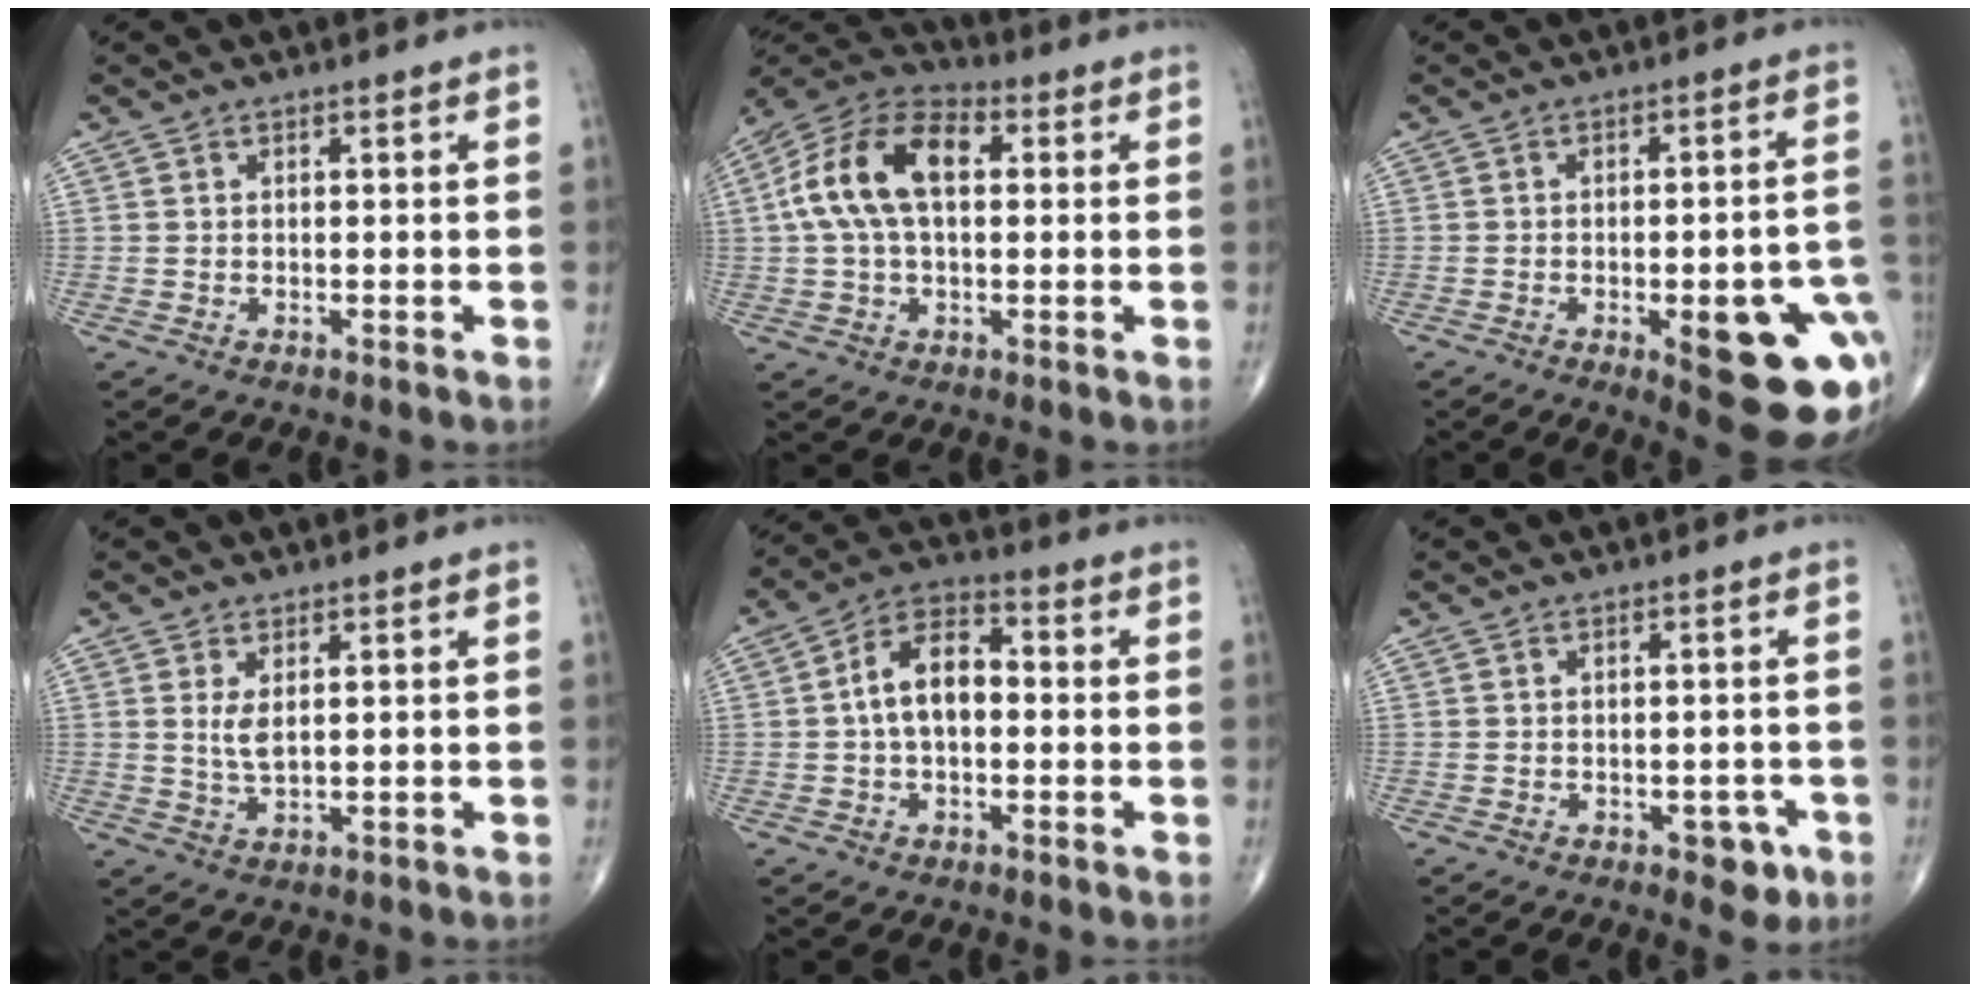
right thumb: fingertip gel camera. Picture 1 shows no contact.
{"total": 15.2, "force": [2.5, 8.7, 12.2], "torque": [-0.236, 0.033, 0.036]}
{"total": 18.9, "force": [-6.0, 6.3, 16.8], "torque": [-0.147, 0.020, -0.051]}
{"total": 3.3, "force": [1.0, 1.3, 2.9], "torque": [-0.057, -0.012, 0.027]}
{"total": 9.9, "force": [0.1, 5.9, 7.9], "torque": [-0.133, 0.031, -0.007]}
{"total": 4.0, "force": [-1.9, 2.3, 2.6], "torque": [-0.010, 0.008, -0.021]}